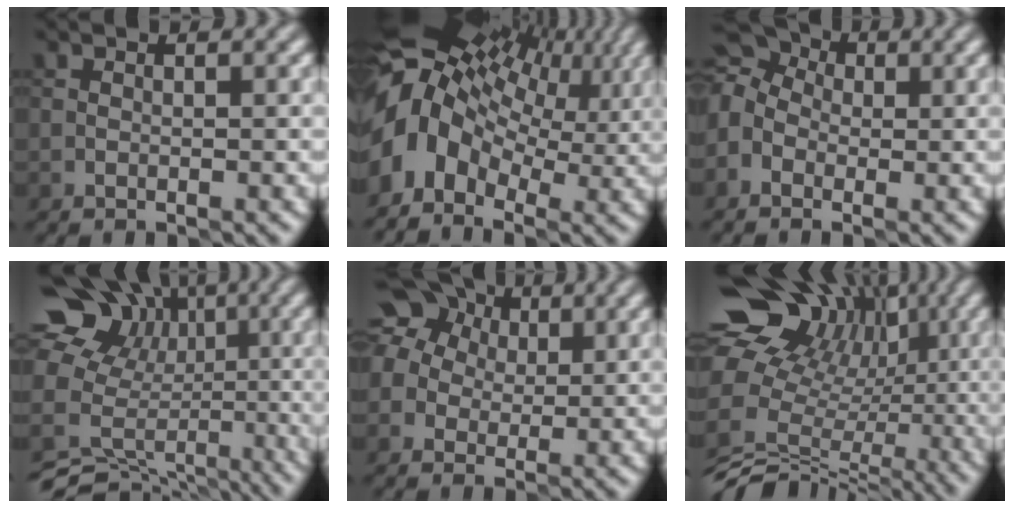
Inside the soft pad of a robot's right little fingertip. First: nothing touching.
{"total": 13.5, "force": [1.9, 9.5, 9.3], "torque": [-0.187, 0.017, 0.043]}
{"total": 7.5, "force": [0.6, 5.9, 4.7], "torque": [-0.089, 0.036, -0.026]}
{"total": 14.4, "force": [0.6, 12.2, 7.7], "torque": [-0.166, 0.046, 0.039]}
{"total": 11.0, "force": [4.0, 8.9, 5.0], "torque": [-0.107, 0.044, 0.050]}
{"total": 15.1, "force": [2.5, 11.9, 8.9], "torque": [-0.159, 0.026, 0.066]}